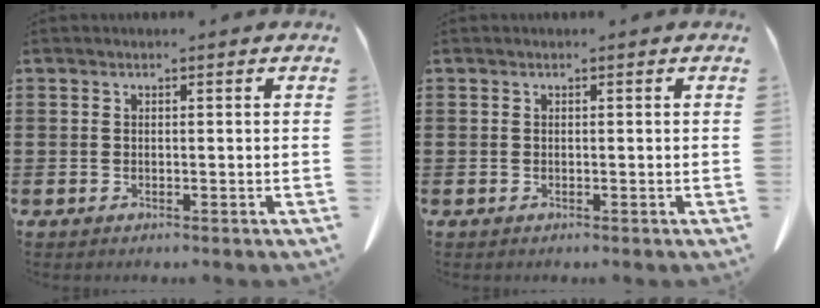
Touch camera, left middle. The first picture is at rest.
{"total": 0.0}